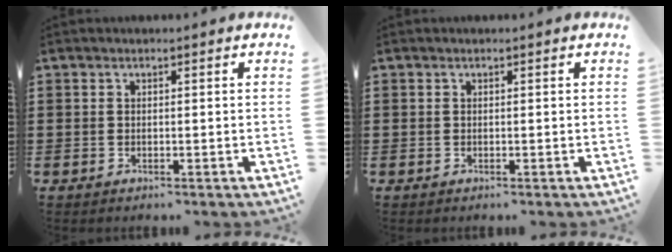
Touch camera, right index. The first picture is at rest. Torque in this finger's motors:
{"motor_torque": [-0.59, 1.55, -0.01, 0.00]}